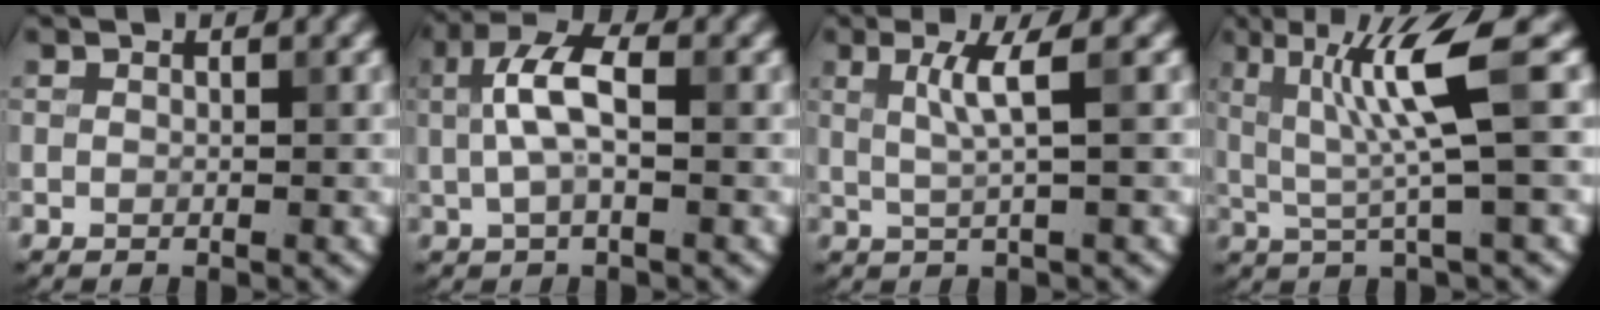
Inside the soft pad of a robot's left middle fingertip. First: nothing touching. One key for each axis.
{"total": 4.4, "fx": 0.6, "fy": 1.8, "fz": 4.0, "tx": -0.084, "ty": 0.011, "tz": 0.005}
{"total": 2.9, "fx": 0.7, "fy": 0.4, "fz": 2.8, "tx": -0.051, "ty": -0.001, "tz": 0.014}
{"total": 6.1, "fx": 1.3, "fy": 0.4, "fz": 5.9, "tx": -0.123, "ty": 0.004, "tz": 0.025}